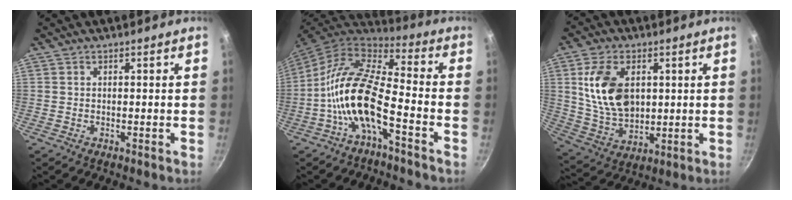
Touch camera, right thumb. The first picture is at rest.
{"total": 15.3, "force": [-5.2, 6.0, 13.0], "torque": [-0.245, 0.044, -0.119]}
{"total": 14.2, "force": [3.0, 9.2, 10.4], "torque": [-0.174, -0.020, 0.067]}